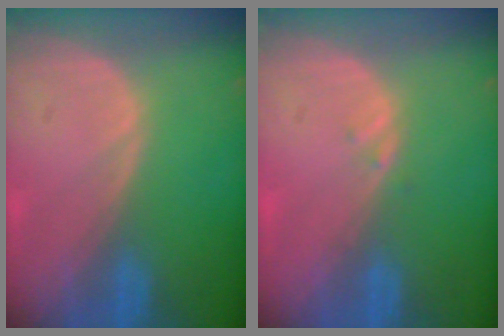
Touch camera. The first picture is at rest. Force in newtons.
{"total": 0.7, "press": 0.6, "slide": 0.3}